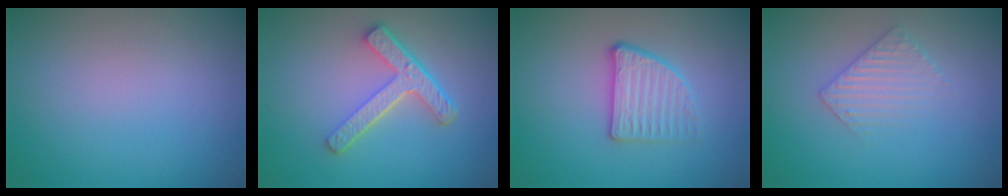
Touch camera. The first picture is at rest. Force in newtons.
{"total": 4.4, "press": 3.3, "slide": 2.9}
{"total": 2.7, "press": 2.4, "slide": 1.1}
{"total": 2.2, "press": 2.2, "slide": 0.5}